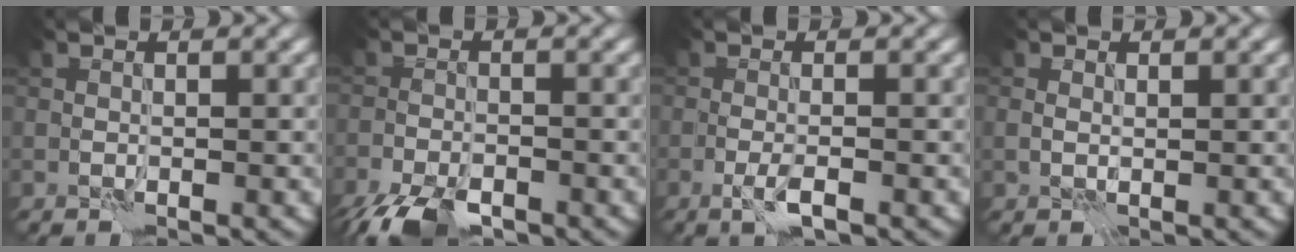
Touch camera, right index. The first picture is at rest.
{"total": 5.7, "force": [-4.3, 2.2, 2.9], "torque": [-0.051, -0.028, -0.083]}
{"total": 1.8, "force": [-0.9, 0.3, 1.6], "torque": [-0.033, 0.001, -0.020]}
{"total": 0.6, "force": [0.2, 0.4, 0.3], "torque": [-0.006, -0.003, 0.005]}